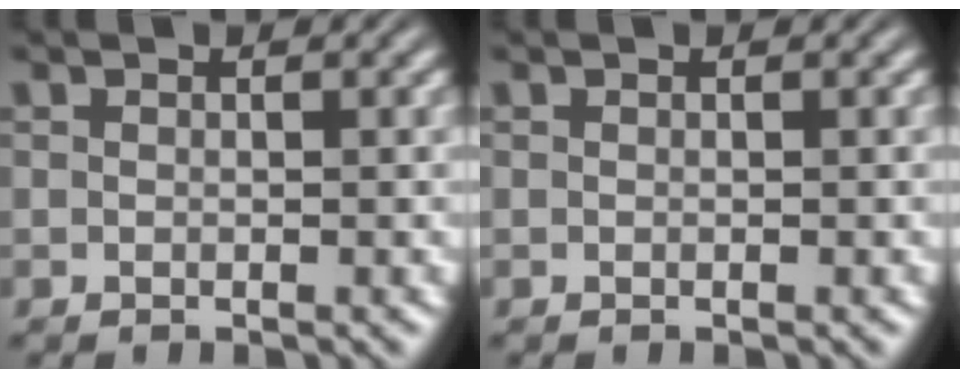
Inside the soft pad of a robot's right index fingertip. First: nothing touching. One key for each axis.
{"total": 0.0}